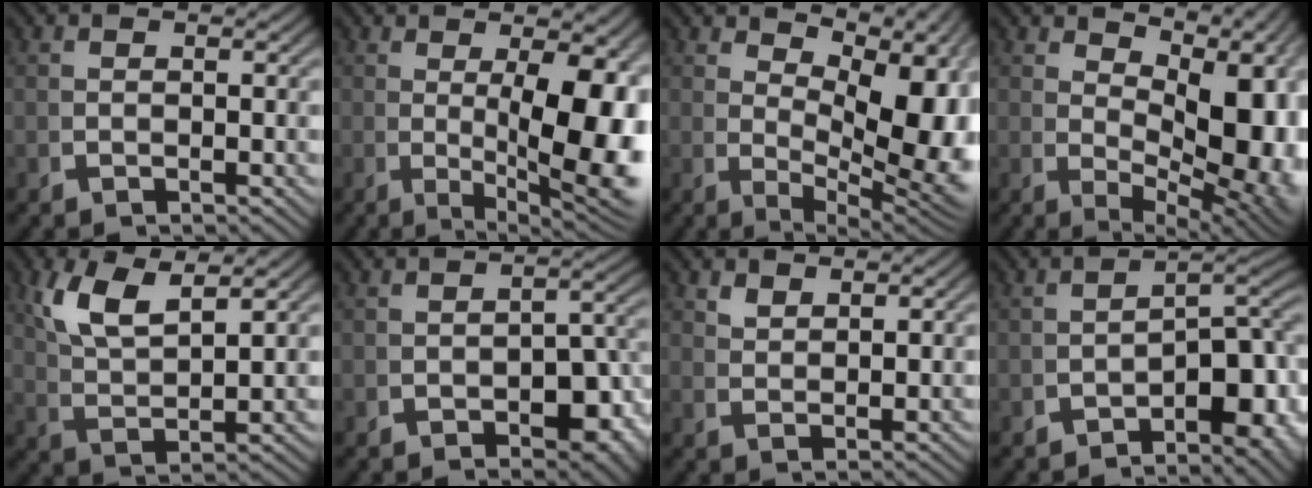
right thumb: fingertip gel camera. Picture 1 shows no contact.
{"total": 10.9, "force": [-0.3, 4.6, 9.8], "torque": [-0.139, -0.029, 0.018]}
{"total": 12.1, "force": [1.2, 6.1, 10.3], "torque": [-0.155, -0.037, 0.048]}
{"total": 12.1, "force": [1.0, 6.2, 10.4], "torque": [-0.150, -0.033, 0.046]}
{"total": 6.6, "force": [3.2, 3.1, 4.8], "torque": [-0.117, -0.013, 0.071]}
{"total": 4.5, "force": [-1.5, 2.4, 3.5], "torque": [-0.039, -0.012, -0.013]}
{"total": 2.2, "force": [2.1, 0.0, 0.5], "torque": [-0.006, 0.002, 0.050]}
{"total": 7.2, "force": [-2.7, 3.2, 5.9], "torque": [-0.069, -0.020, -0.030]}